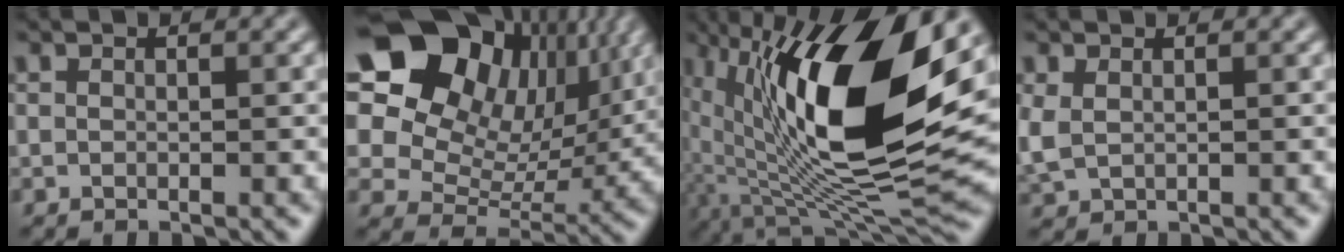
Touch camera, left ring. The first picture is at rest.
{"total": 15.2, "force": [7.4, 10.6, 8.0], "torque": [-0.156, 0.038, 0.127]}
{"total": 14.8, "force": [3.8, 5.4, 13.3], "torque": [-0.230, -0.007, 0.065]}
{"total": 2.2, "force": [0.0, 1.7, 1.5], "torque": [-0.045, 0.000, 0.009]}